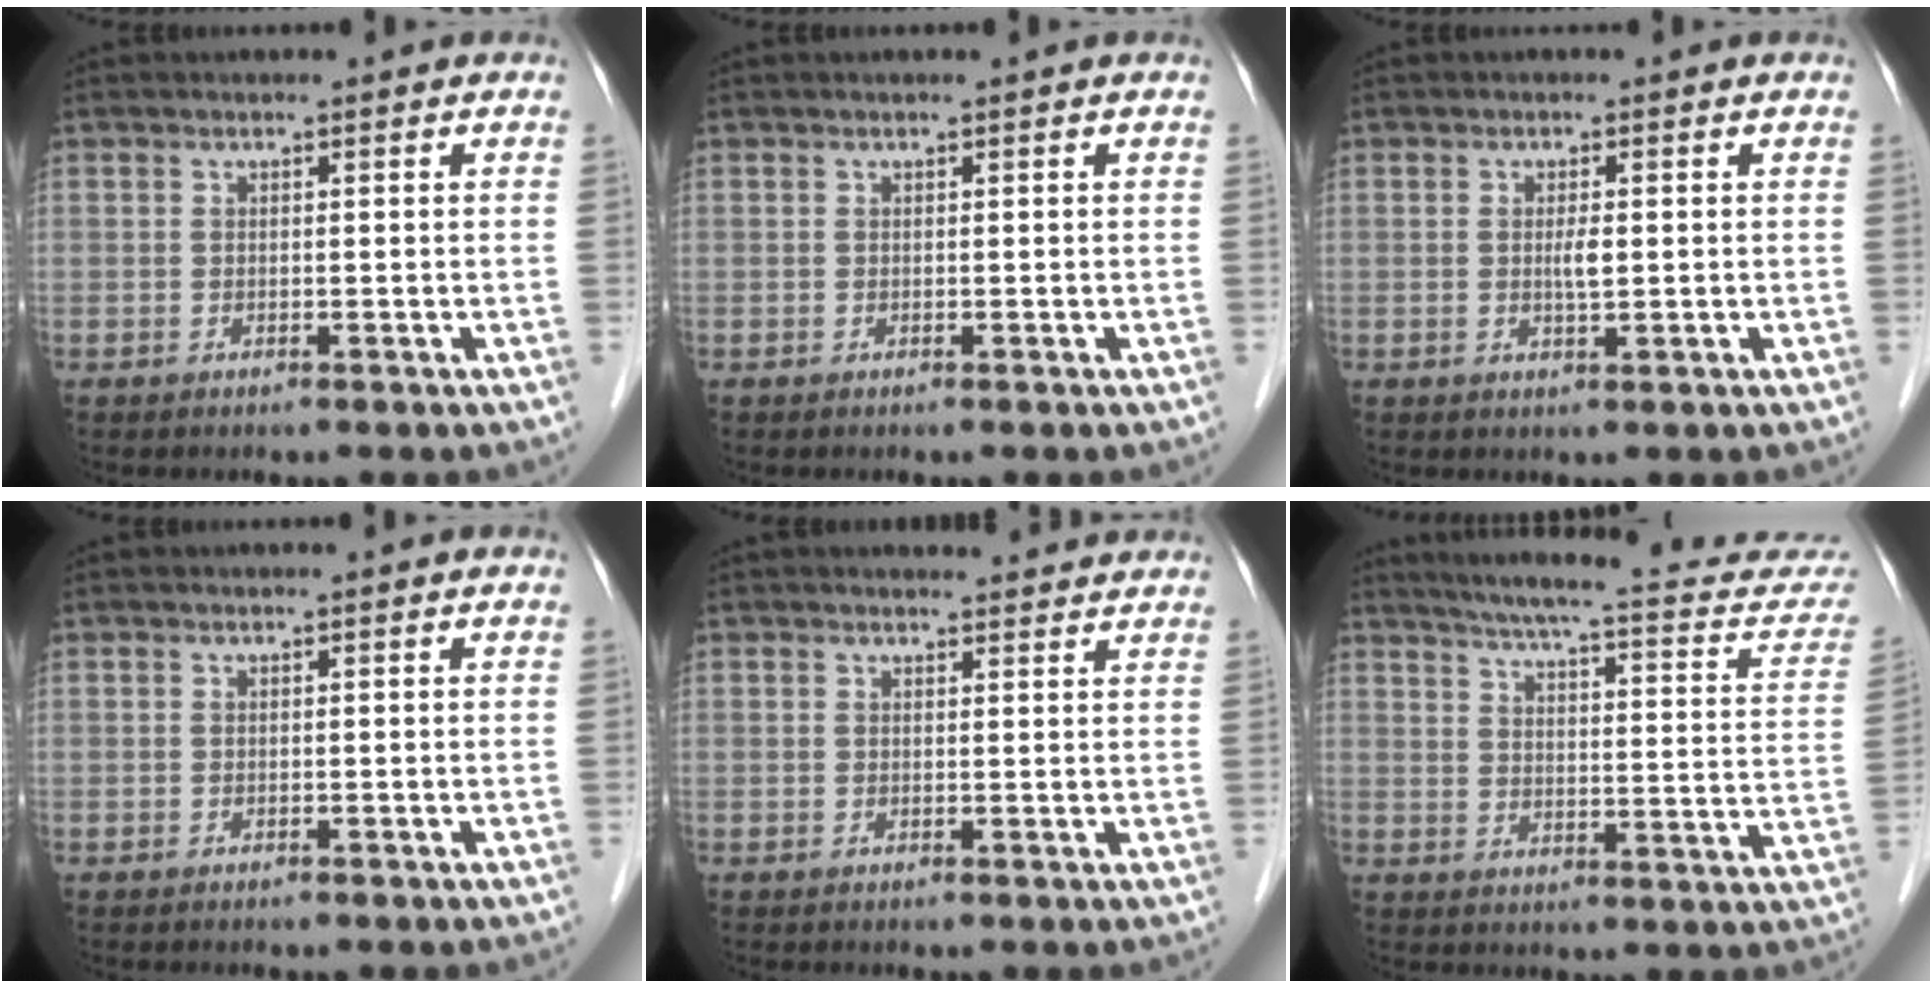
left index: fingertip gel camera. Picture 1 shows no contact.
{"total": 0.0}
{"total": 1.9, "force": [0.0, 0.3, 1.8], "torque": [-0.037, -0.001, -0.001]}
{"total": 0.0}
{"total": 5.0, "force": [4.8, 0.8, 1.1], "torque": [-0.013, 0.012, 0.050]}
{"total": 22.9, "force": [20.5, 3.1, 9.7], "torque": [-0.131, -0.032, 0.247]}